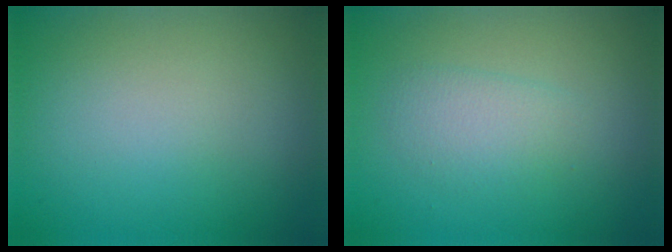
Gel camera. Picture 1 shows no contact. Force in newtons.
{"total": 2.1, "press": 2.1, "slide": 0.1}